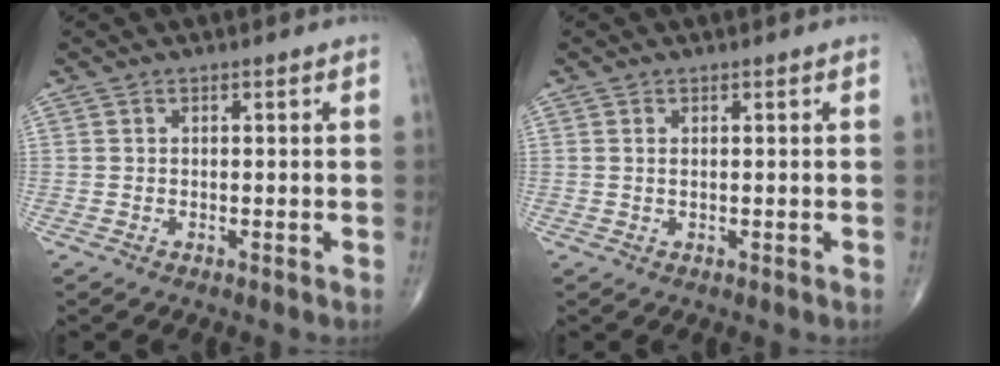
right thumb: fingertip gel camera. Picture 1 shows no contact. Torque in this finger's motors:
{"motor_torque": [-0.83, 0.33, -0.13, 0.38, -0.03]}